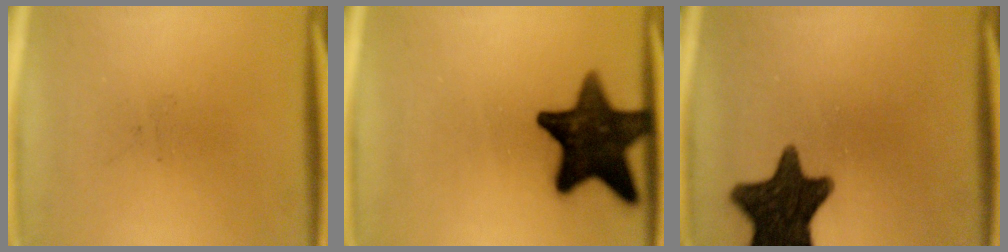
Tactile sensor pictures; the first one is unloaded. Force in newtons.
{"total": 16.2}
{"total": 14.8}